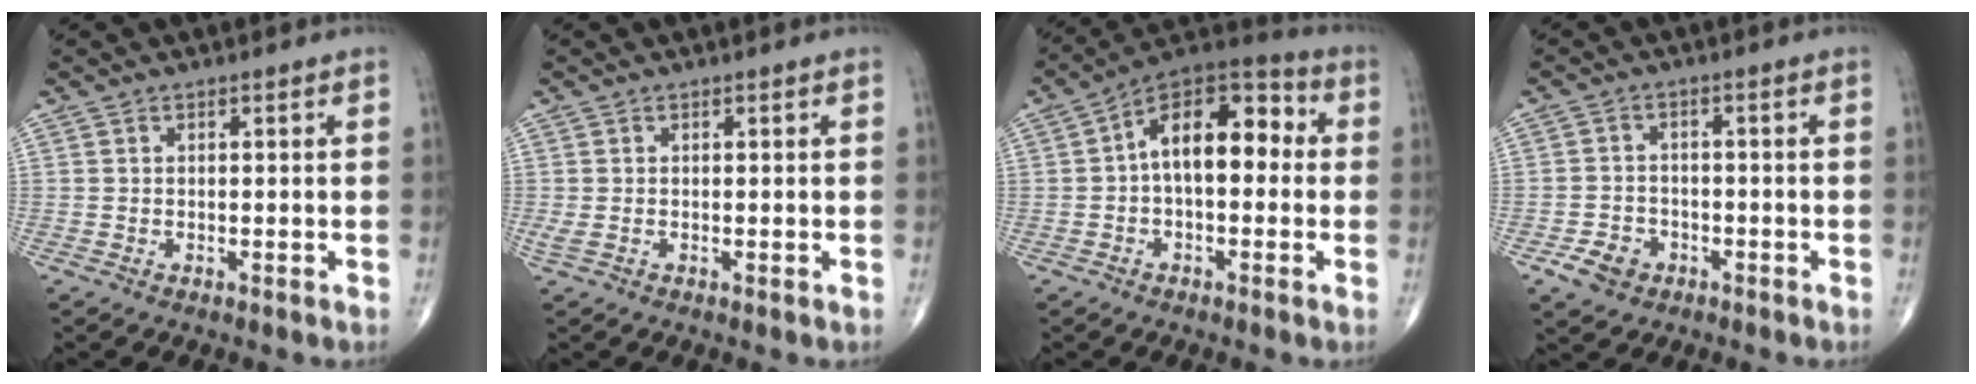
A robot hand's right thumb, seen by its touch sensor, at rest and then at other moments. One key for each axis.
{"total": 1.3, "fx": 0.0, "fy": 0.6, "fz": 1.1, "tx": -0.032, "ty": 0.000, "tz": 0.004}
{"total": 14.5, "fx": 1.1, "fy": 8.0, "fz": 12.0, "tx": -0.159, "ty": 0.047, "tz": 0.002}
{"total": 3.4, "fx": -2.1, "fy": 2.4, "fz": 1.2, "tx": -0.015, "ty": 0.014, "tz": -0.035}